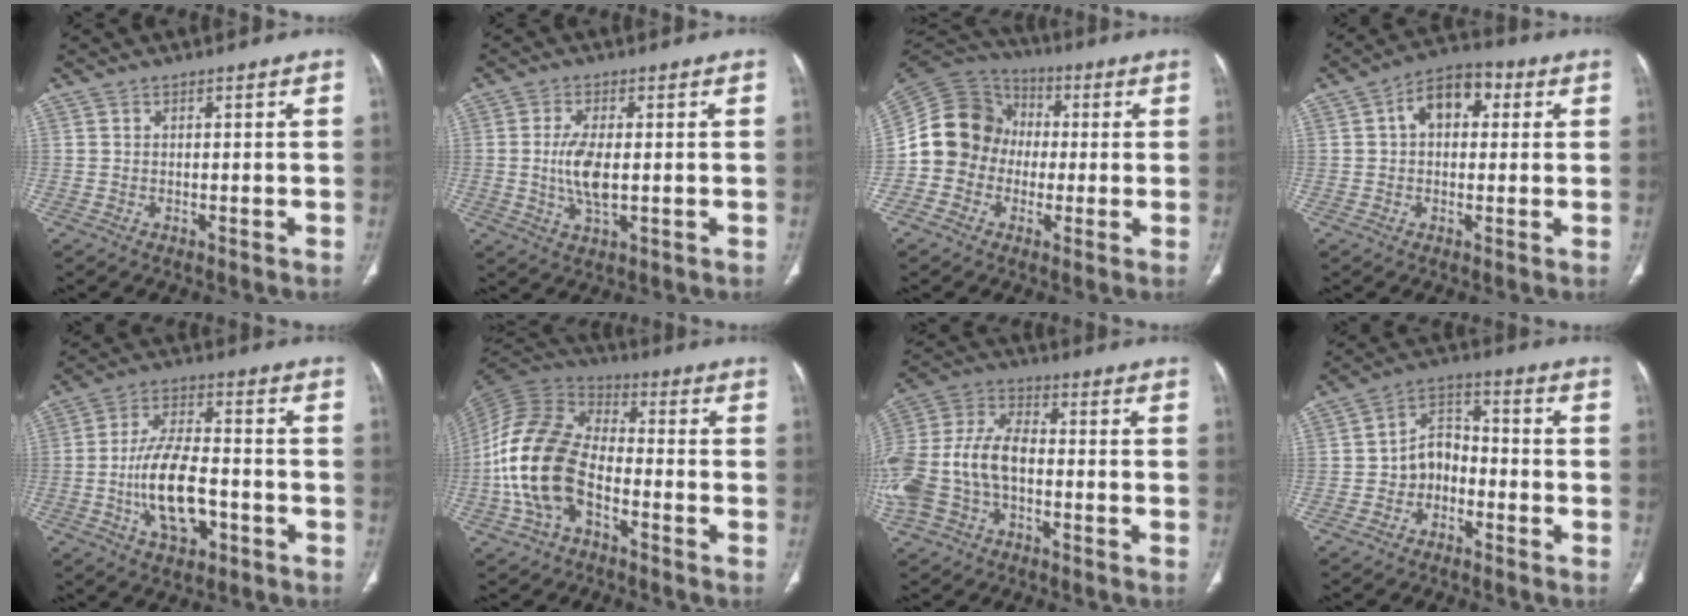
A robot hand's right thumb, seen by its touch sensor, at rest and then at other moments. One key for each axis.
{"total": 6.8, "fx": -0.2, "fy": 2.7, "fz": 6.2, "tx": -0.135, "ty": -0.009, "tz": -0.003}
{"total": 13.4, "fx": -1.3, "fy": 12.2, "fz": 5.3, "tx": -0.082, "ty": 0.034, "tz": -0.033}
{"total": 8.8, "fx": 2.0, "fy": 5.9, "fz": 6.3, "tx": -0.075, "ty": 0.022, "tz": 0.024}
{"total": 13.4, "fx": -3.7, "fy": 6.7, "fz": 11.1, "tx": -0.197, "ty": 0.024, "tz": -0.063}
{"total": 17.2, "fx": -4.8, "fy": 10.4, "fz": 12.9, "tx": -0.259, "ty": 0.038, "tz": -0.096}
{"total": 16.9, "fx": -3.4, "fy": 10.8, "fz": 12.6, "tx": -0.285, "ty": 0.036, "tz": -0.063}
{"total": 7.6, "fx": -2.3, "fy": 5.9, "fz": 4.3, "tx": -0.048, "ty": 0.041, "tz": -0.052}